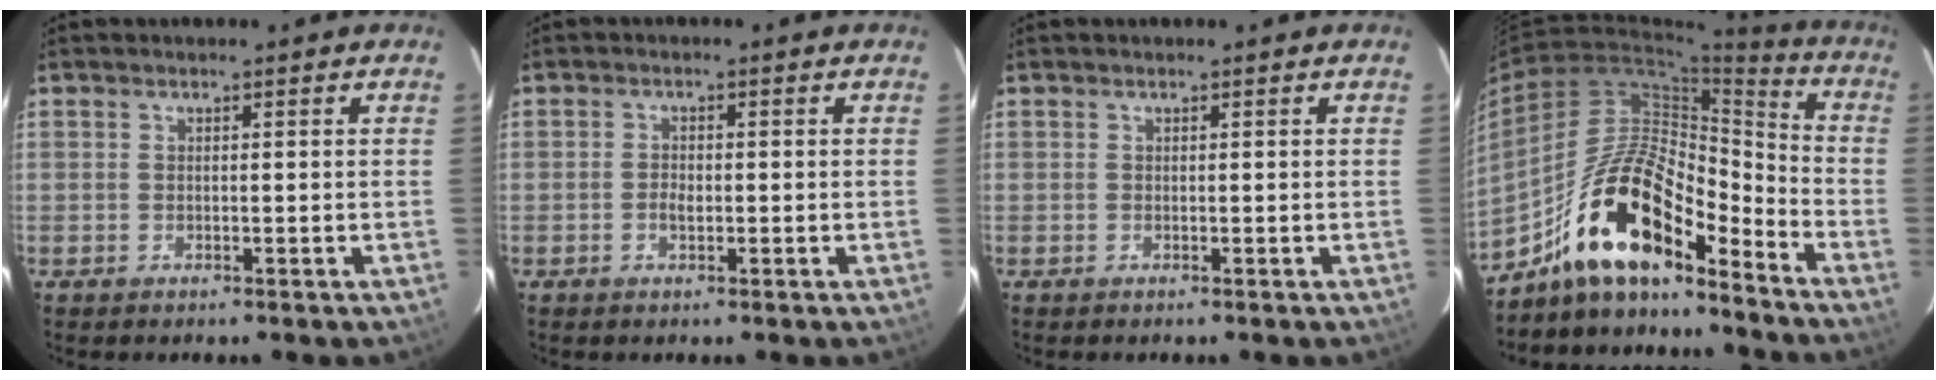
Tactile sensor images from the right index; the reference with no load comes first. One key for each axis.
{"total": 2.0, "fx": -0.6, "fy": 1.3, "fz": 1.5, "tx": -0.027, "ty": 0.000, "tz": -0.011}
{"total": 0.0}
{"total": 17.7, "fx": -13.0, "fy": 5.5, "fz": 10.7, "tx": -0.200, "ty": 0.013, "tz": -0.240}